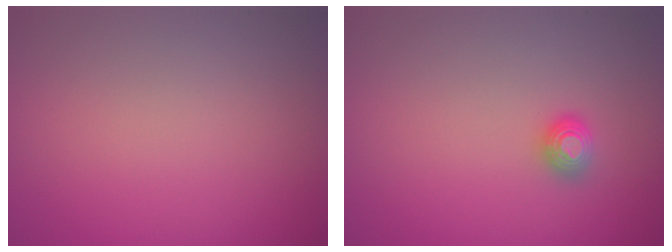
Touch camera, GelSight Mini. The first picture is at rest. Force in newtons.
{"total": 1.1, "press": 1.1, "slide": 0.2}